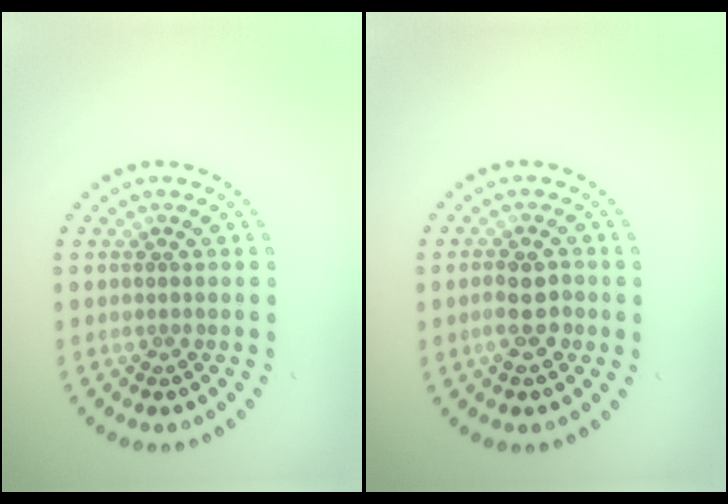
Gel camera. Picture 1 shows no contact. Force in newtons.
{"total": 2.8, "press": 2.8, "slide": 0.4}